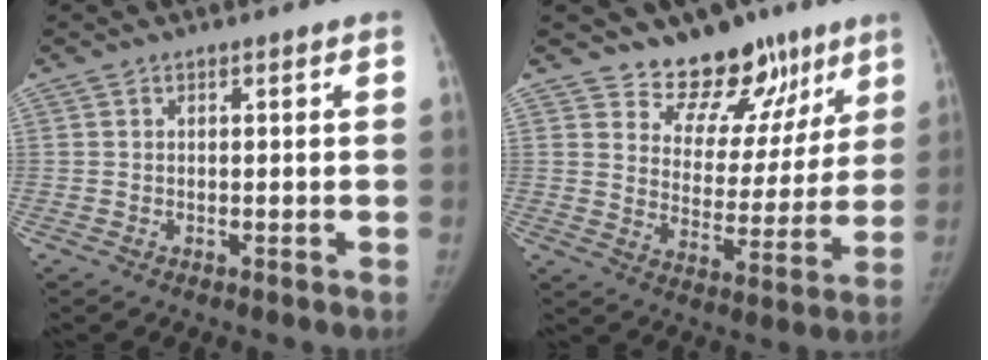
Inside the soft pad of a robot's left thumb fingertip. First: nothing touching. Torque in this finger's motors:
{"motor_torque": [0.00, 0.10, 0.09, 0.06, 0.01]}